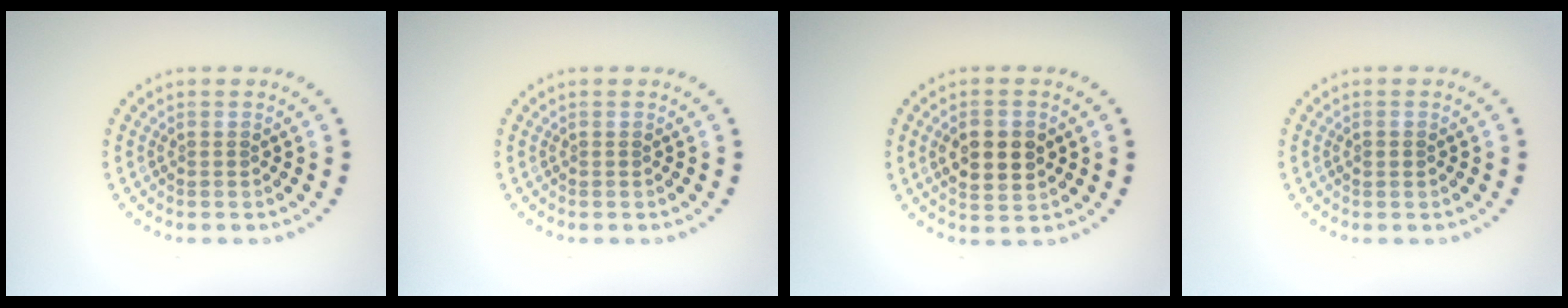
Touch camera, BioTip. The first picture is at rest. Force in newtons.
{"total": 0.0}
{"total": 4.2, "press": 4.2, "slide": 0.0}
{"total": 0.8, "press": 0.8, "slide": 0.2}